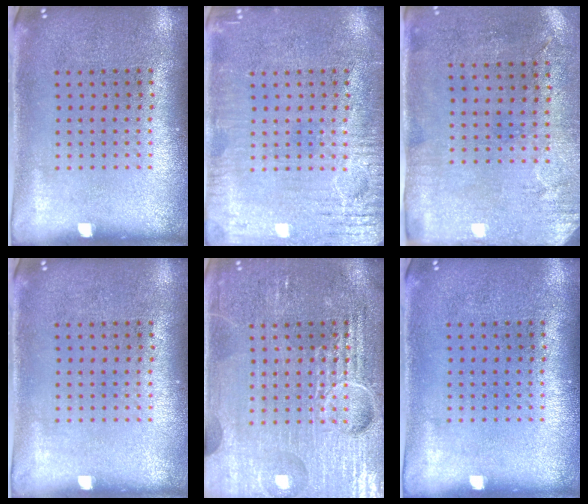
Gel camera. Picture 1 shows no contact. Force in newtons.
{"total": 3.6, "press": 3.6, "slide": 0.4}
{"total": 2.9, "press": 2.4, "slide": 1.7}
{"total": 0.0}
{"total": 7.1, "press": 7.0, "slide": 0.8}
{"total": 0.0}